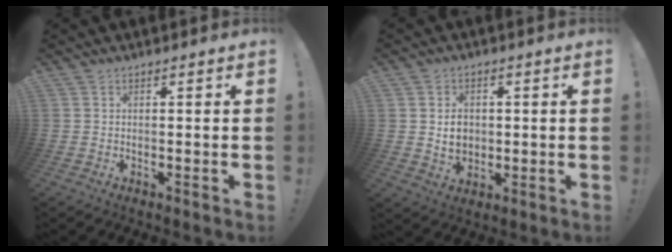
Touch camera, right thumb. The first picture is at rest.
{"total": 6.4, "force": [0.7, 5.3, 3.5], "torque": [-0.041, -0.004, 0.010]}